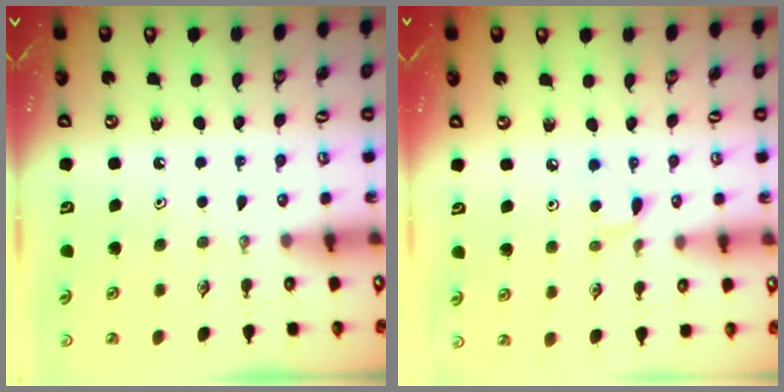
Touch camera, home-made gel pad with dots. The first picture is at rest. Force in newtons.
{"total": 5.2, "press": 5.1, "slide": 0.6}